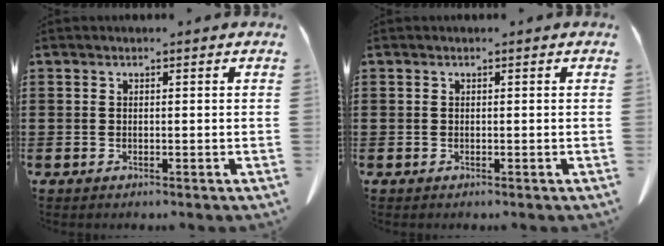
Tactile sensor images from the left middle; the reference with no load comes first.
{"total": 0.0}